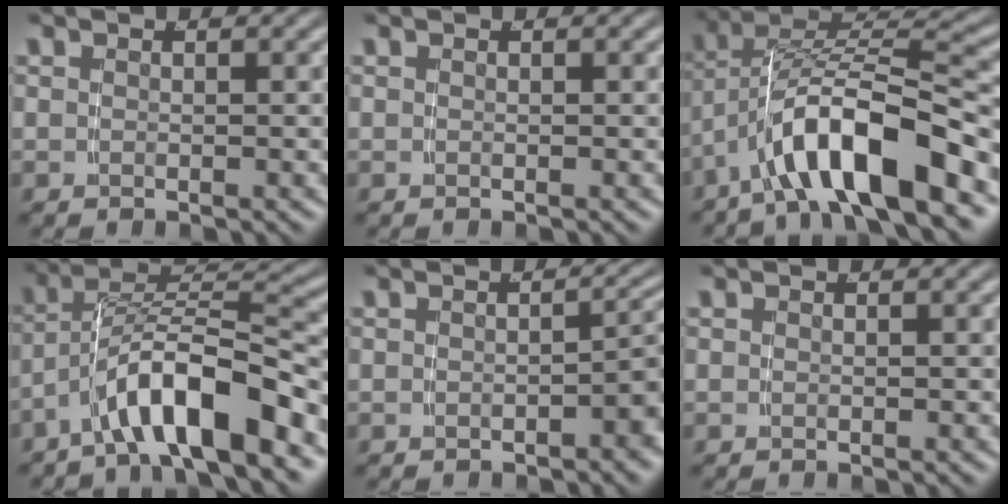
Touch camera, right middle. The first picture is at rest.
{"total": 0.0}
{"total": 9.1, "force": [-2.2, 4.8, 7.4], "torque": [-0.144, -0.007, -0.032]}
{"total": 7.2, "force": [-3.3, 2.8, 5.7], "torque": [-0.094, 0.005, -0.053]}
{"total": 2.7, "force": [-1.3, 1.1, 2.1], "torque": [-0.017, 0.002, -0.021]}
{"total": 0.0}